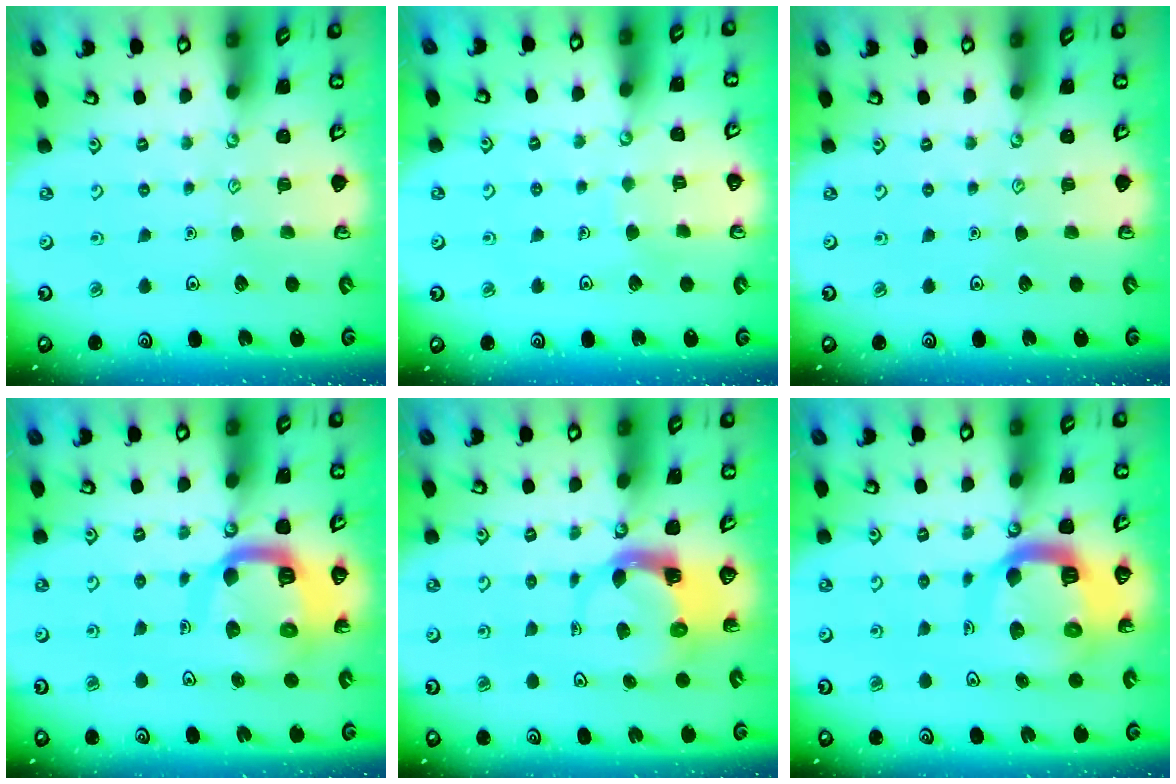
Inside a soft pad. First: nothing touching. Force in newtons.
{"total": 2.2, "press": 2.2, "slide": 0.1}
{"total": 0.0}
{"total": 13.8, "press": 13.8, "slide": 1.5}
{"total": 5.4, "press": 5.3, "slide": 1.0}
{"total": 15.0, "press": 14.9, "slide": 1.7}